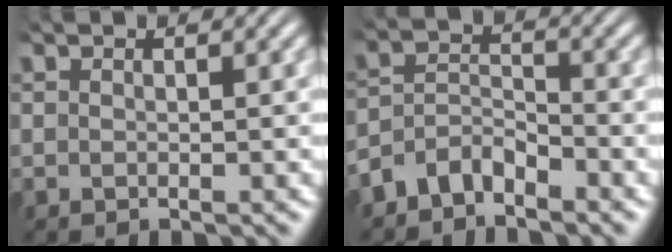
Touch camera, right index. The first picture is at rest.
{"total": 4.5, "force": [-3.2, 2.7, 1.6], "torque": [-0.031, -0.014, -0.055]}